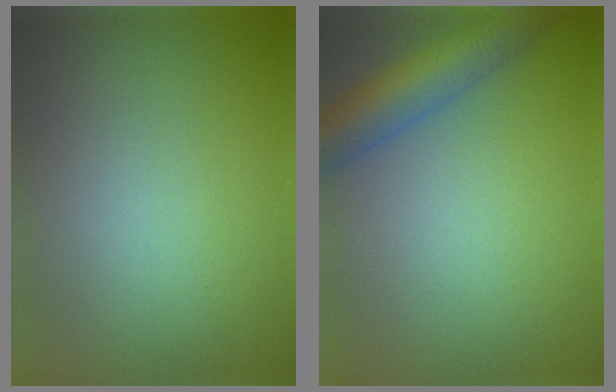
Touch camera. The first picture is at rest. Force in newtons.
{"total": 5.8, "press": 5.8, "slide": 0.3}